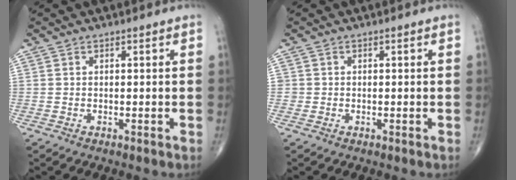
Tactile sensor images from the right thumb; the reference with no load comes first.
{"total": 0.8, "force": [-0.1, 0.8, 0.0], "torque": [0.006, 0.005, -0.003]}